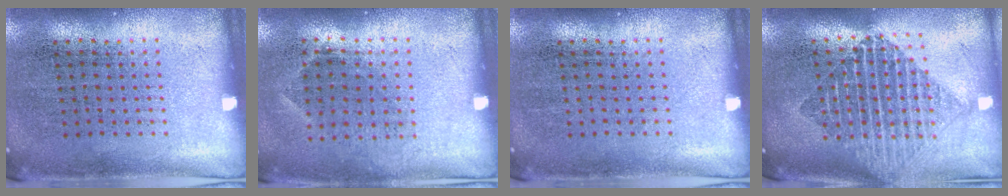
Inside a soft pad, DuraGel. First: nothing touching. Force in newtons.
{"total": 0.8, "press": 0.7, "slide": 0.5}
{"total": 0.0}
{"total": 1.9, "press": 1.6, "slide": 1.0}